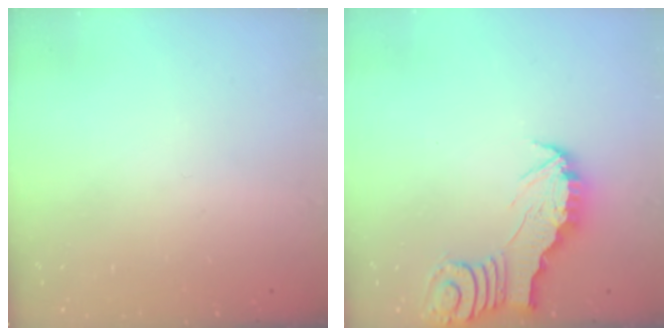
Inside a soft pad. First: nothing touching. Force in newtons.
{"total": 2.9, "press": 2.9, "slide": 0.3}